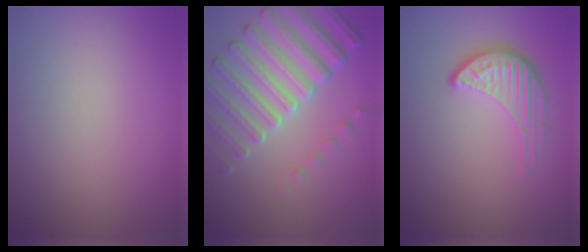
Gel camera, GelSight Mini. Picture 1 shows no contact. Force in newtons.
{"total": 7.4, "press": 5.6, "slide": 4.9}
{"total": 4.1, "press": 3.1, "slide": 2.7}